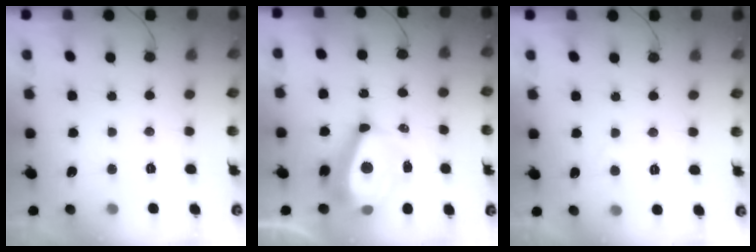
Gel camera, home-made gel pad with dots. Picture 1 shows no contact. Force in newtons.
{"total": 11.5, "press": 11.1, "slide": 3.0}
{"total": 1.7, "press": 1.6, "slide": 0.5}